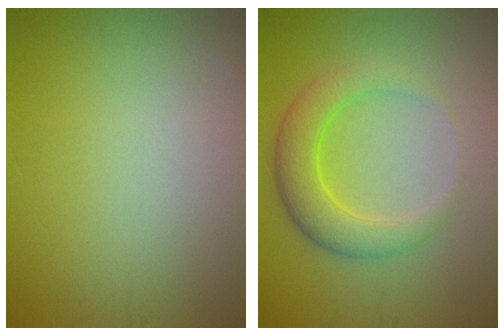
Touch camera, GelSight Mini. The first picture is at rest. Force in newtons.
{"total": 4.2, "press": 4.2, "slide": 0.1}